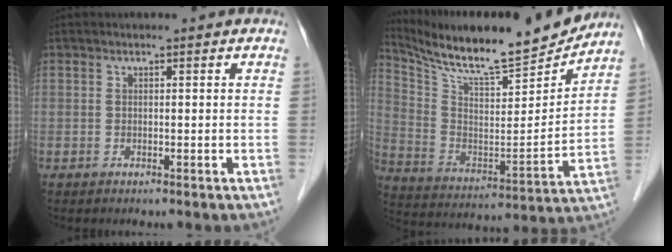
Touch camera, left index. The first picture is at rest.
{"total": 20.8, "force": [18.8, 1.6, 8.8], "torque": [-0.172, -0.028, 0.305]}